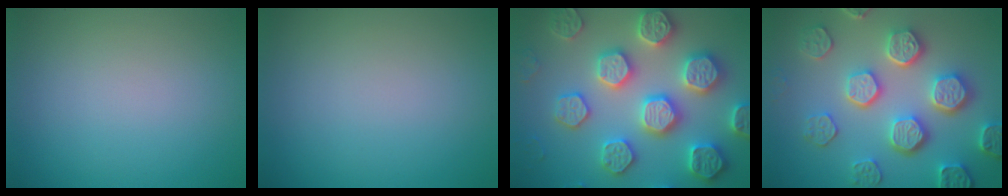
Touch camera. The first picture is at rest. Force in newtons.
{"total": 0.0}
{"total": 7.6, "press": 7.4, "slide": 1.7}
{"total": 6.6, "press": 5.8, "slide": 3.1}